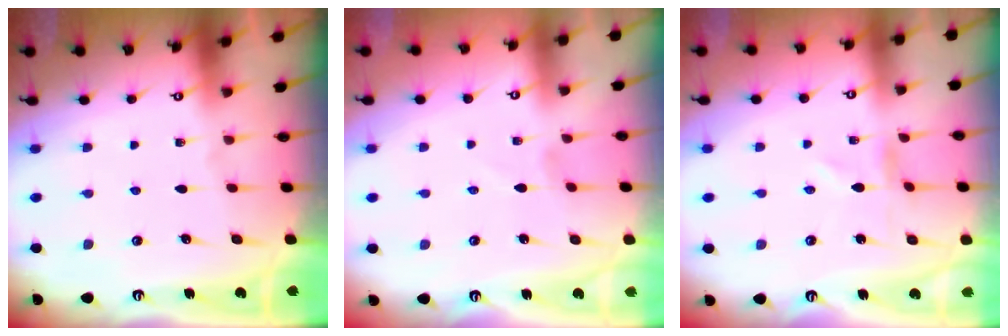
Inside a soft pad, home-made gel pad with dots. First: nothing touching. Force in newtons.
{"total": 1.2, "press": 1.2, "slide": 0.1}
{"total": 0.0}